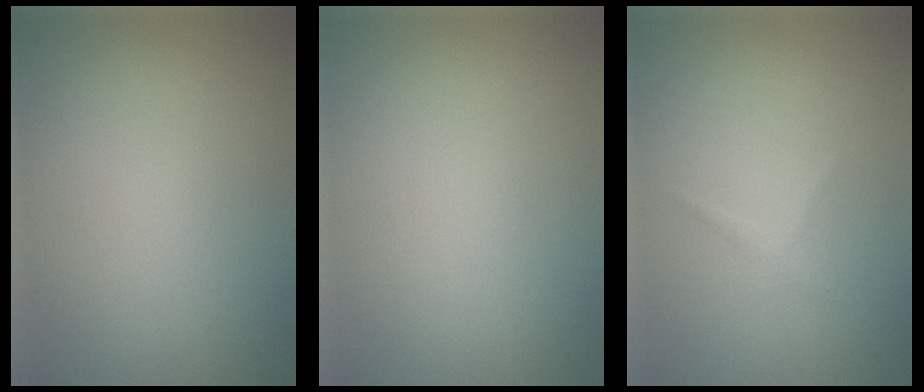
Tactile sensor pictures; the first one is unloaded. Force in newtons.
{"total": 0.0}
{"total": 0.7, "press": 0.7, "slide": 0.1}